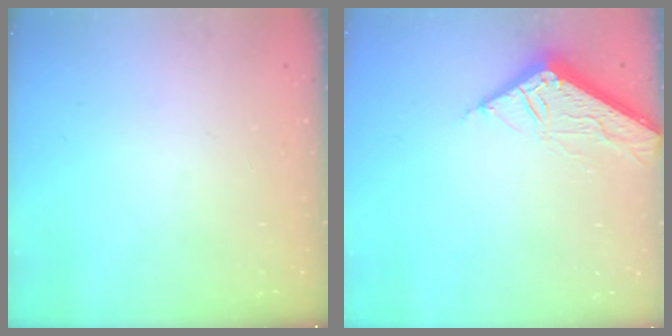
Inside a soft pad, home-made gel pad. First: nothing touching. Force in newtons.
{"total": 7.8, "press": 7.8, "slide": 0.3}